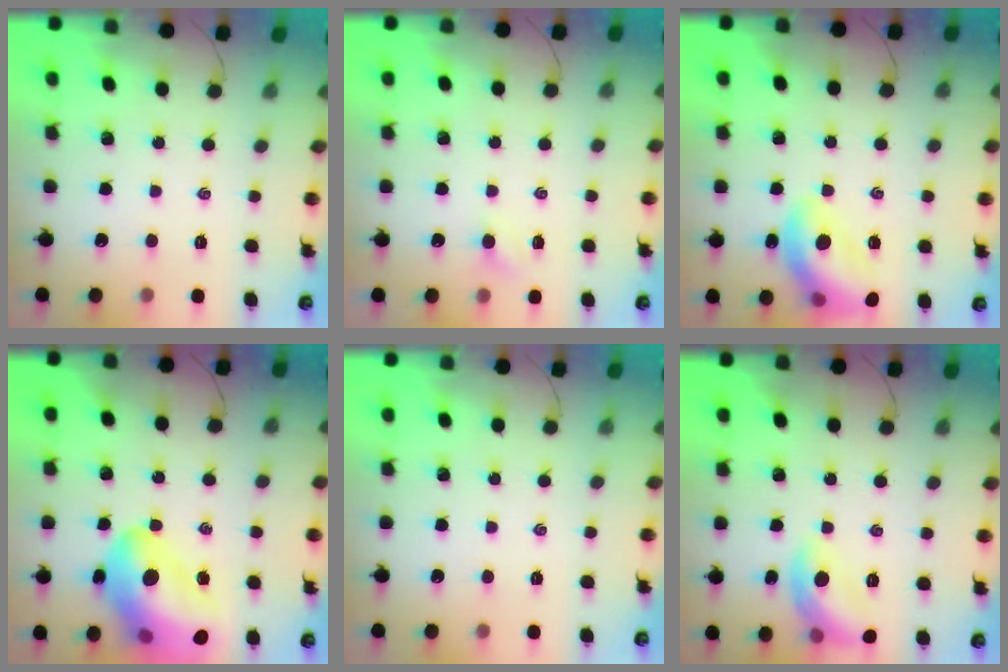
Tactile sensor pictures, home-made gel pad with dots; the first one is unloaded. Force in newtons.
{"total": 3.1, "press": 3.0, "slide": 0.9}
{"total": 15.3, "press": 15.1, "slide": 2.7}
{"total": 24.0, "press": 23.4, "slide": 5.0}
{"total": 0.0}
{"total": 10.1, "press": 10.1, "slide": 1.0}